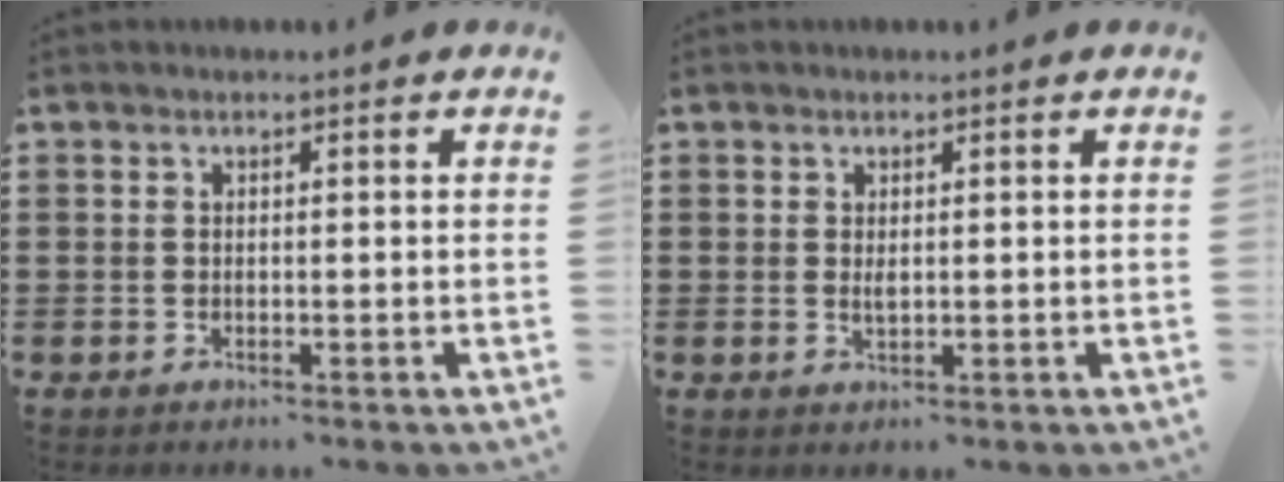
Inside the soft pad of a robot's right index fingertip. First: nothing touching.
{"total": 1.2, "force": [0.3, 0.5, 1.0], "torque": [-0.021, 0.004, 0.004]}